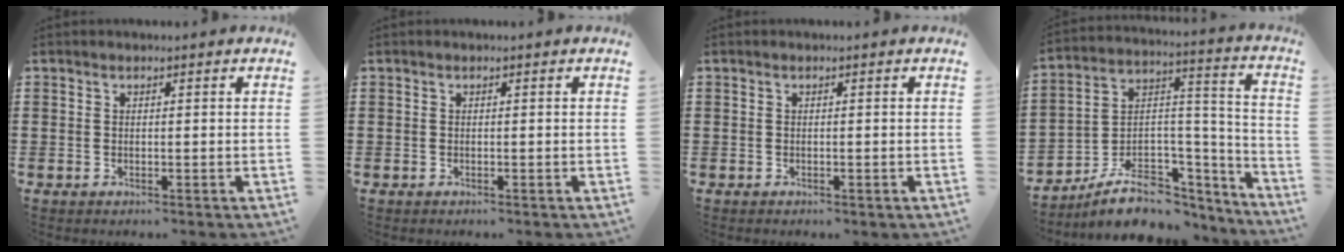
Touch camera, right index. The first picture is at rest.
{"total": 0.0}
{"total": 0.0}
{"total": 9.6, "force": [-6.8, 5.6, 3.8], "torque": [-0.075, 0.020, -0.119]}